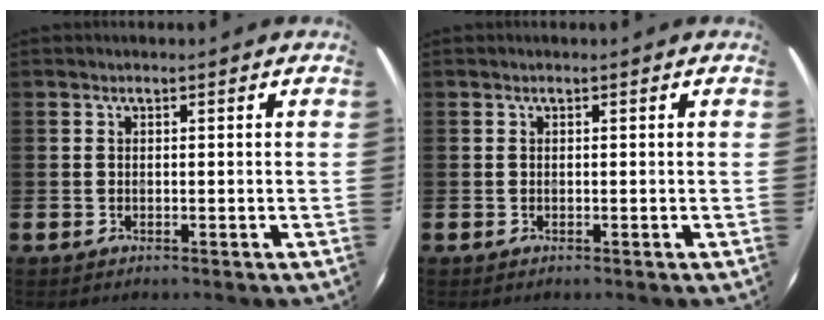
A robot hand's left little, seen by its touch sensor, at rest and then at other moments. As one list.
[{"total": 0.0}]